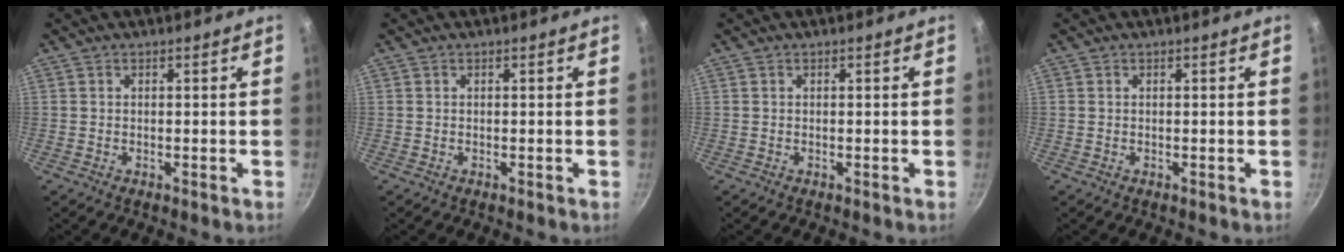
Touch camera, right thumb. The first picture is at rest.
{"total": 0.0}
{"total": 0.0}
{"total": 0.0}